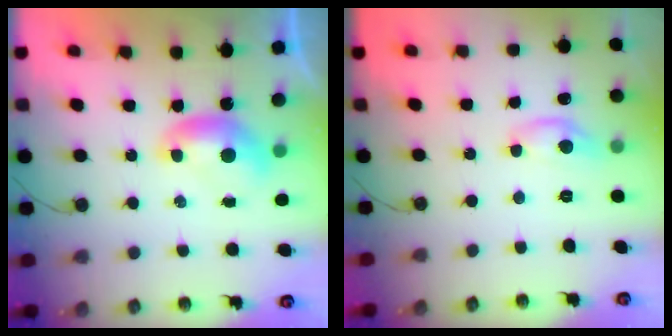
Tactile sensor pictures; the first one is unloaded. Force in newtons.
{"total": 3.4, "press": 3.4, "slide": 0.1}